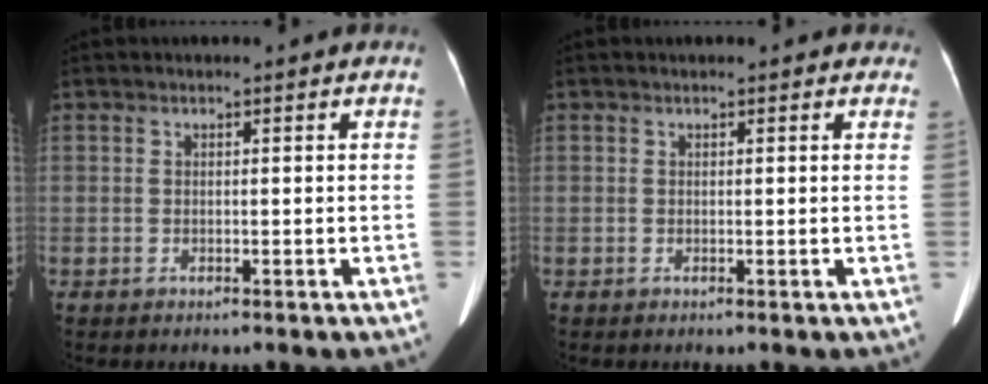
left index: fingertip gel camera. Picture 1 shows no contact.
{"total": 3.5, "force": [2.8, 1.5, 1.4], "torque": [-0.010, 0.019, 0.022]}